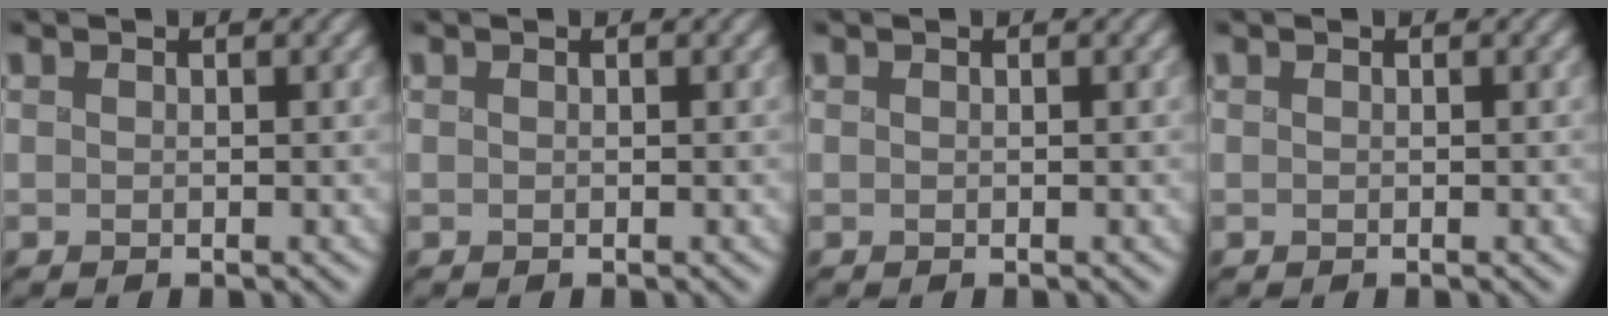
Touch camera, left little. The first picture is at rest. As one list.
[{"total": 0.0}, {"total": 0.0}, {"total": 0.0}]